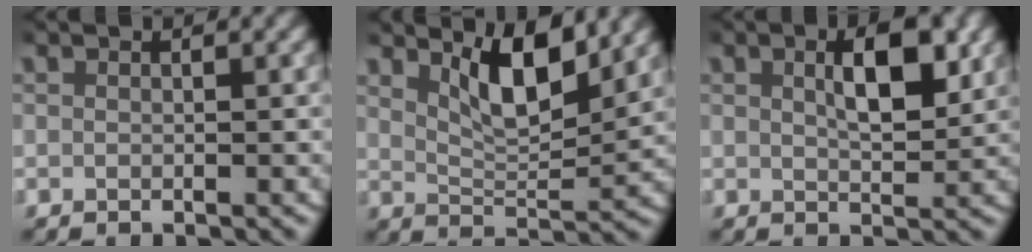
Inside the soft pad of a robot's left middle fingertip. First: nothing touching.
{"total": 5.1, "force": [3.3, 1.4, 3.7], "torque": [-0.062, -0.007, 0.057]}
{"total": 4.3, "force": [1.6, 1.5, 3.7], "torque": [-0.054, 0.002, 0.024]}